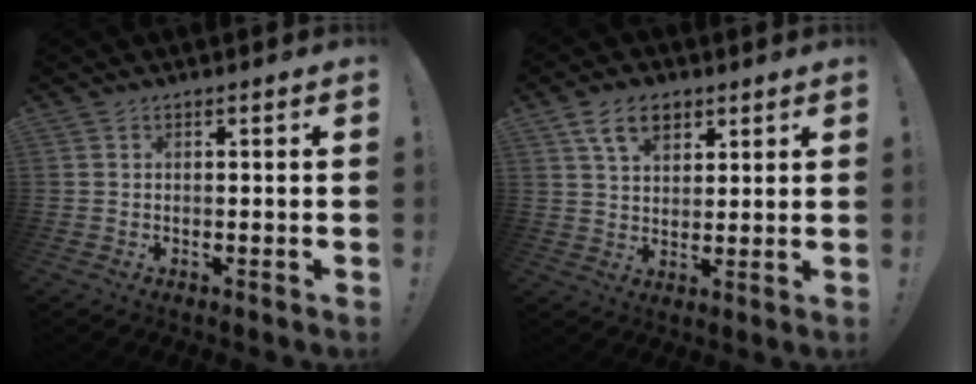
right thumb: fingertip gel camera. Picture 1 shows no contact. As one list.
[{"total": 8.9, "force": [4.9, 5.5, 4.9], "torque": [-0.088, -0.006, 0.094]}]